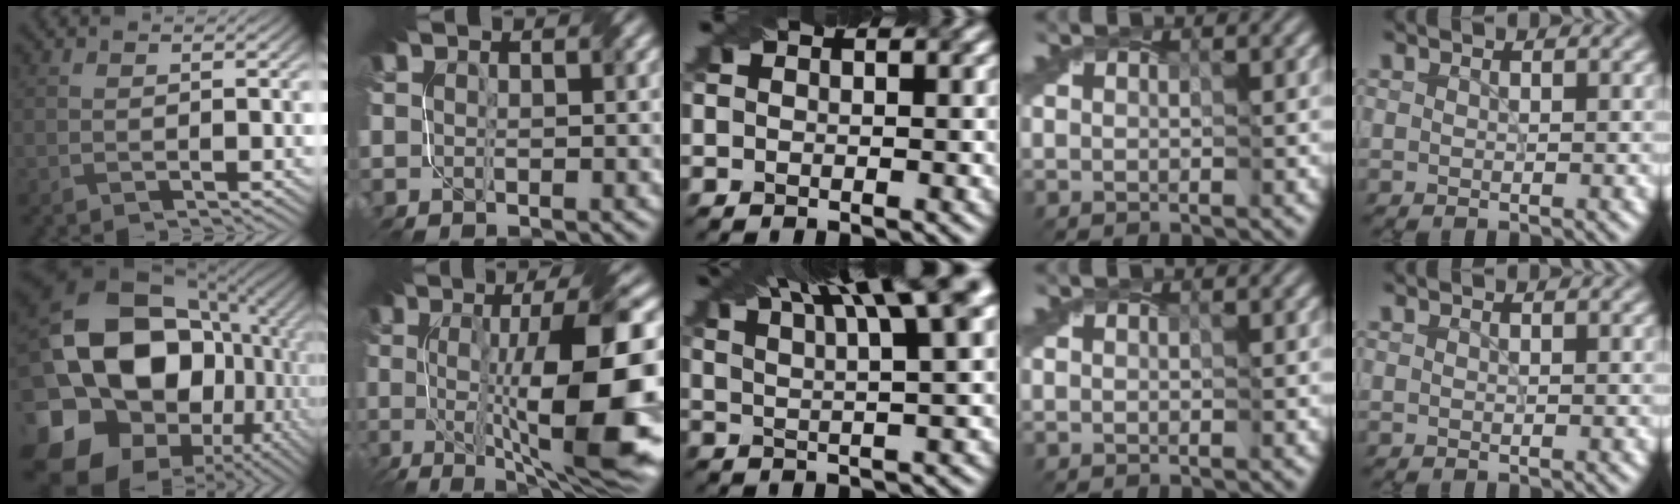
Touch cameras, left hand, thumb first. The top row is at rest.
{"thumb": {"total": 24.4, "force": [-1.6, 19.8, 14.0], "torque": [-0.321, -0.039, -0.040]}, "index": {"total": 14.8, "force": [-1.0, 3.8, 14.3], "torque": [-0.191, 0.000, -0.016]}, "middle": {"total": 12.6, "force": [7.5, 3.5, 9.5], "torque": [-0.106, 0.046, 0.083]}}